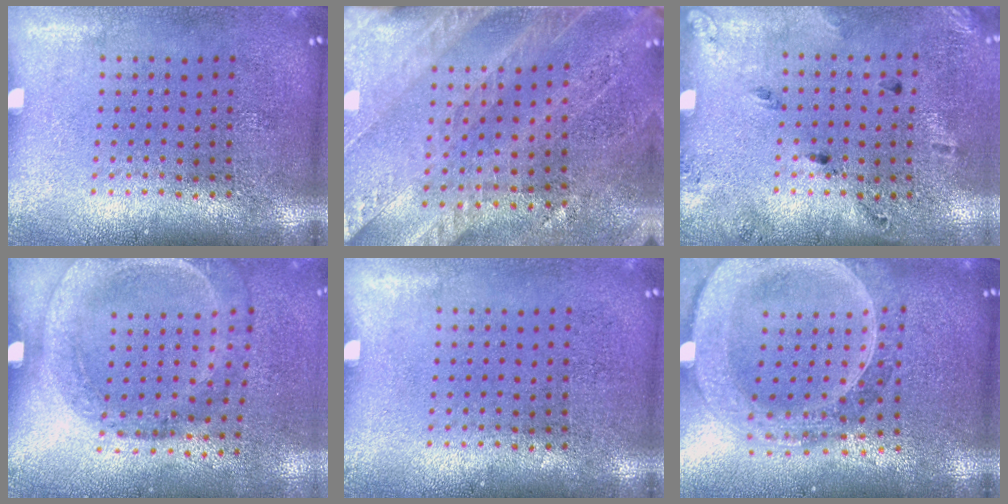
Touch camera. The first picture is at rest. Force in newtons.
{"total": 3.5, "press": 3.0, "slide": 1.8}
{"total": 1.8, "press": 1.1, "slide": 1.5}
{"total": 1.8, "press": 1.1, "slide": 1.4}
{"total": 0.0}
{"total": 2.8, "press": 2.4, "slide": 1.4}